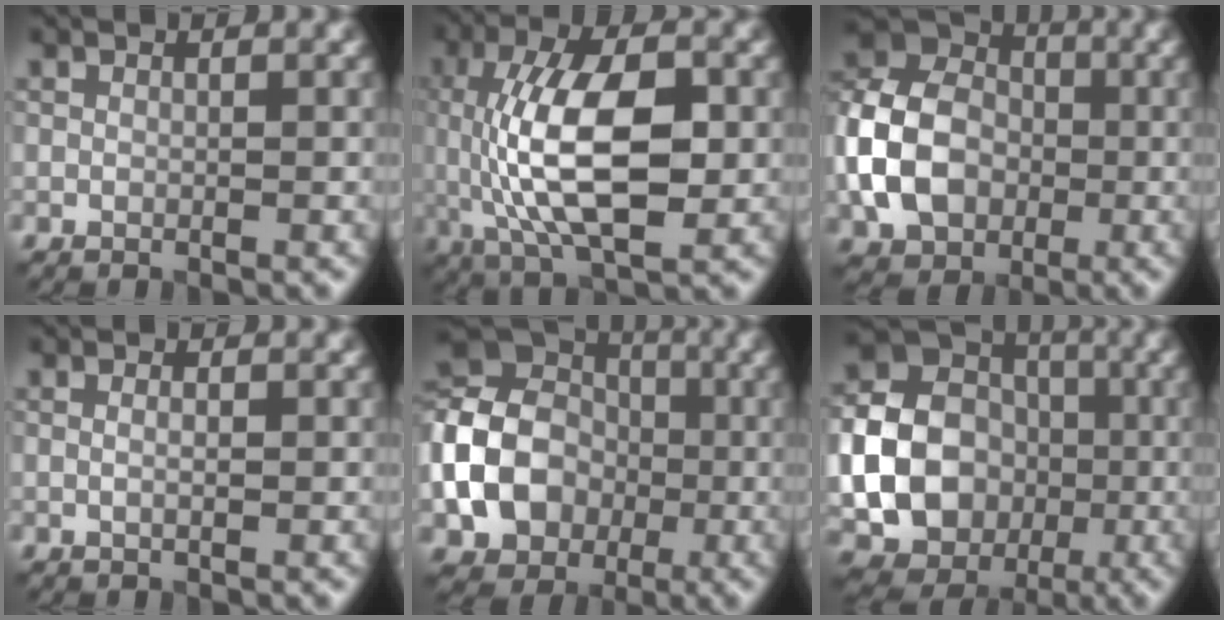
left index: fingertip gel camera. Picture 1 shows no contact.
{"total": 10.5, "force": [-0.2, 4.8, 9.3], "torque": [-0.171, 0.007, -0.004]}
{"total": 9.5, "force": [-2.0, 7.3, 5.8], "torque": [-0.120, 0.006, -0.052]}
{"total": 1.1, "force": [0.2, 0.4, 1.0], "torque": [-0.009, -0.011, 0.001]}
{"total": 12.6, "force": [-2.4, 10.1, 7.1], "torque": [-0.135, -0.016, -0.063]}
{"total": 17.8, "force": [-1.9, 16.1, 7.2], "torque": [-0.159, -0.010, -0.056]}